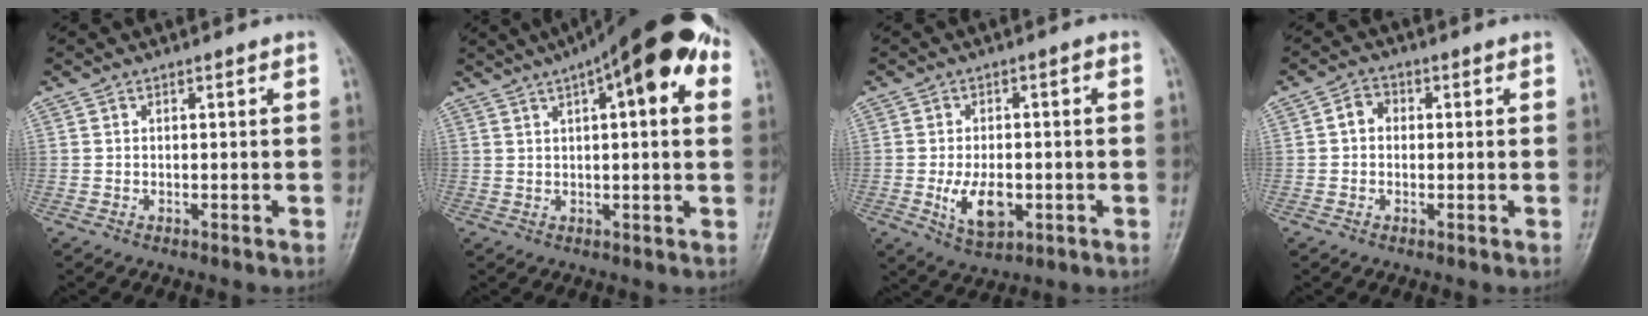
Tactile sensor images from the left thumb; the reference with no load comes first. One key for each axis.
{"total": 17.2, "fx": 7.0, "fy": 5.4, "fz": 14.8, "tx": -0.199, "ty": 0.023, "tz": 0.094}
{"total": 8.4, "fx": -2.0, "fy": 4.8, "fz": 6.6, "tx": -0.101, "ty": 0.005, "tz": -0.027}
{"total": 3.3, "fx": 0.1, "fy": 2.8, "fz": 1.7, "tx": -0.014, "ty": 0.012, "tz": -0.008}